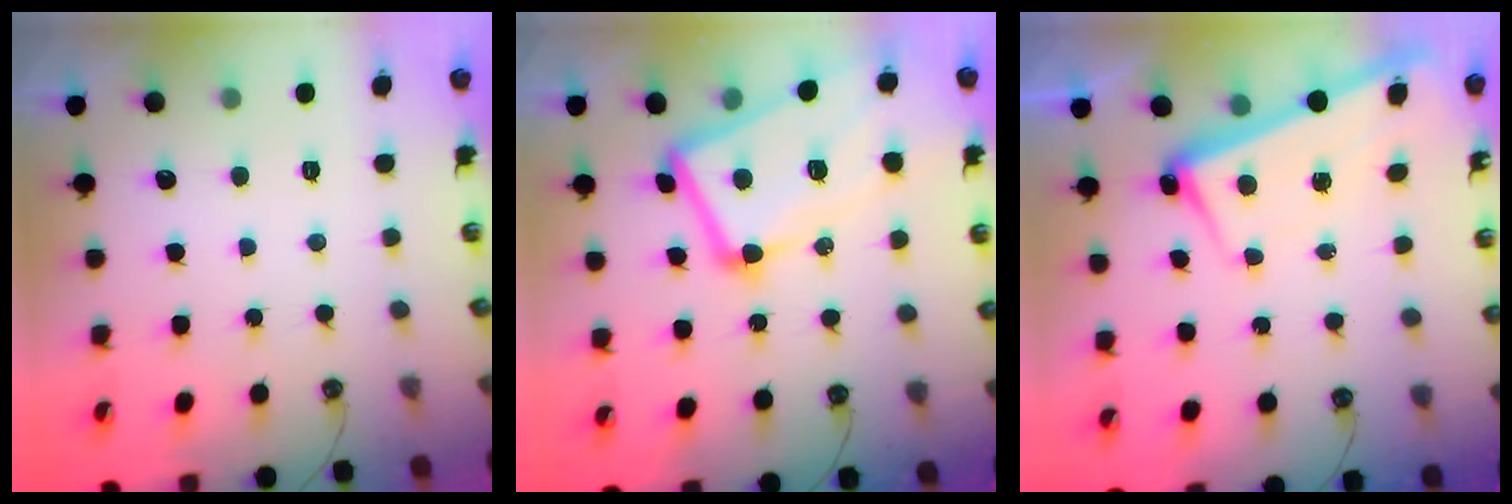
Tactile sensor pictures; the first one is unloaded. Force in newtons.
{"total": 12.3, "press": 12.1, "slide": 1.6}
{"total": 2.3, "press": 2.2, "slide": 0.8}